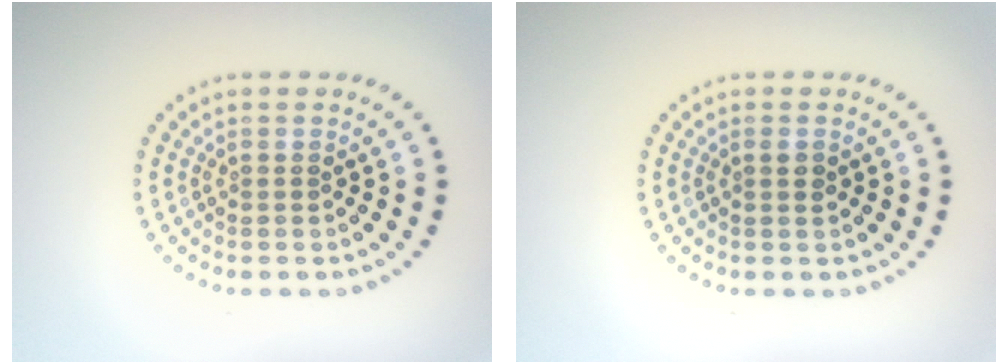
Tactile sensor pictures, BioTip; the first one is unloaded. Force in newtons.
{"total": 0.9, "press": 0.8, "slide": 0.5}